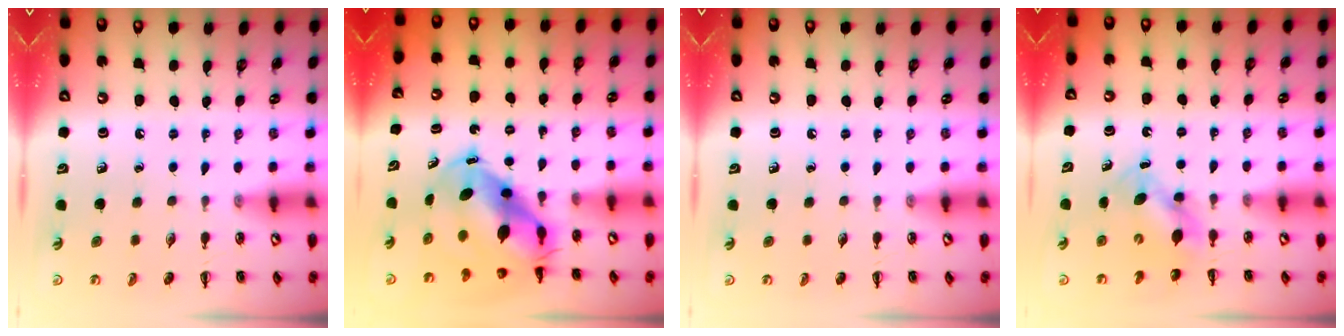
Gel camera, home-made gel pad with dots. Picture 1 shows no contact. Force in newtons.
{"total": 9.2, "press": 8.9, "slide": 2.2}
{"total": 0.0}
{"total": 5.6, "press": 5.6, "slide": 0.6}